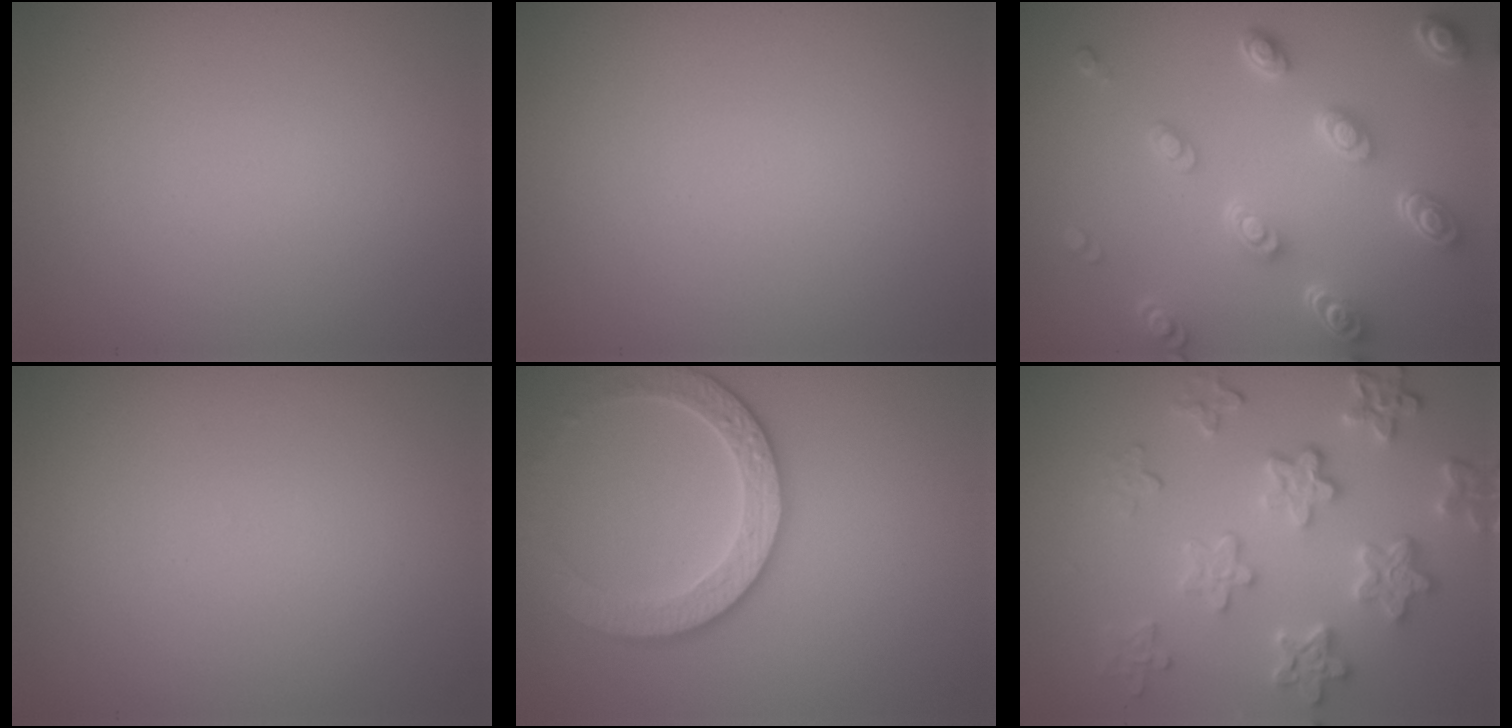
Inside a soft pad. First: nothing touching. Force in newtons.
{"total": 0.0}
{"total": 5.2, "press": 3.9, "slide": 3.5}
{"total": 0.0}
{"total": 3.6, "press": 3.6, "slide": 0.4}
{"total": 5.9, "press": 4.4, "slide": 3.9}